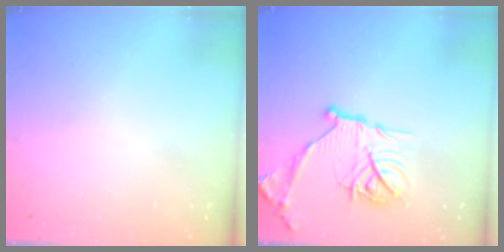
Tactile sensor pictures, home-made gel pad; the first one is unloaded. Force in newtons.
{"total": 18.5, "press": 18.4, "slide": 1.9}